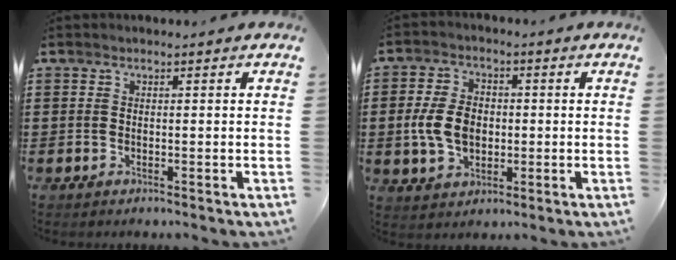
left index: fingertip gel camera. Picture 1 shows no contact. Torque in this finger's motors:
{"motor_torque": [1.48, 0.15, 0.62, 0.15]}